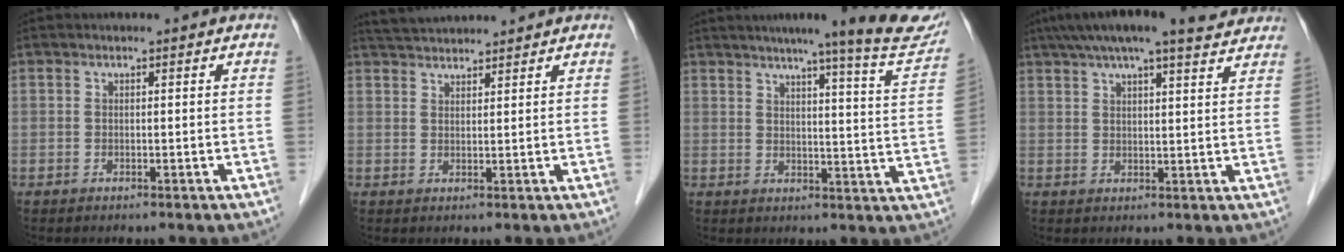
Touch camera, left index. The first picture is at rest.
{"total": 5.4, "force": [5.2, 0.5, 1.4], "torque": [-0.028, 0.037, 0.091]}
{"total": 16.3, "force": [13.6, -0.2, 8.9], "torque": [-0.109, -0.036, 0.150]}
{"total": 17.2, "force": [14.5, 2.8, 8.9], "torque": [-0.147, 0.049, 0.193]}